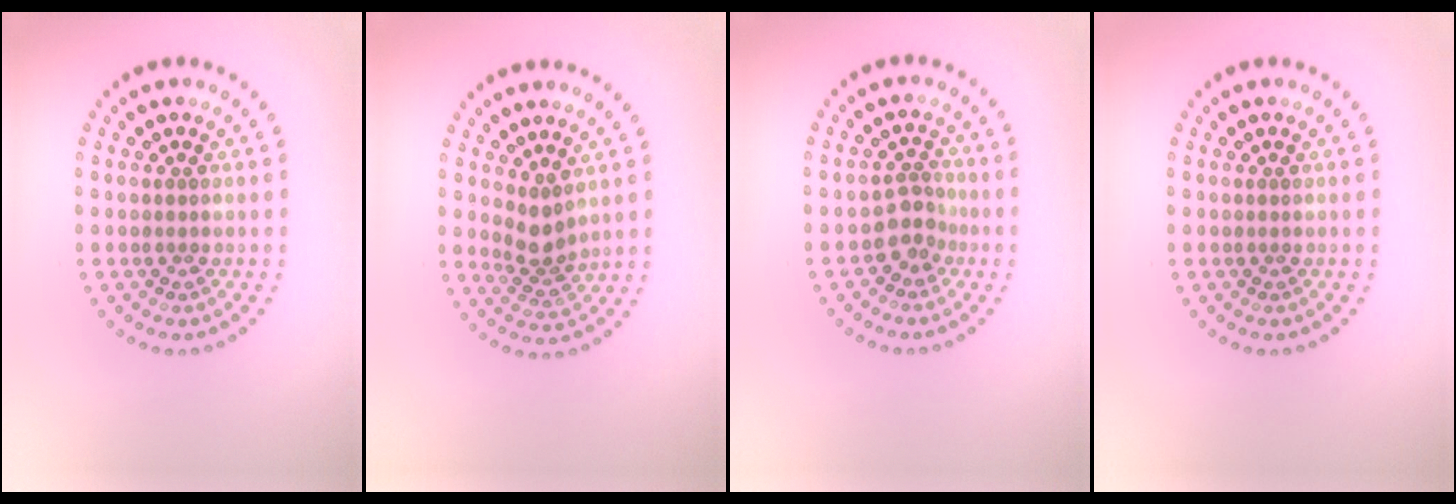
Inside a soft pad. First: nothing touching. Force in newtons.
{"total": 2.4, "press": 1.8, "slide": 1.6}
{"total": 2.2, "press": 1.7, "slide": 1.4}
{"total": 0.0}